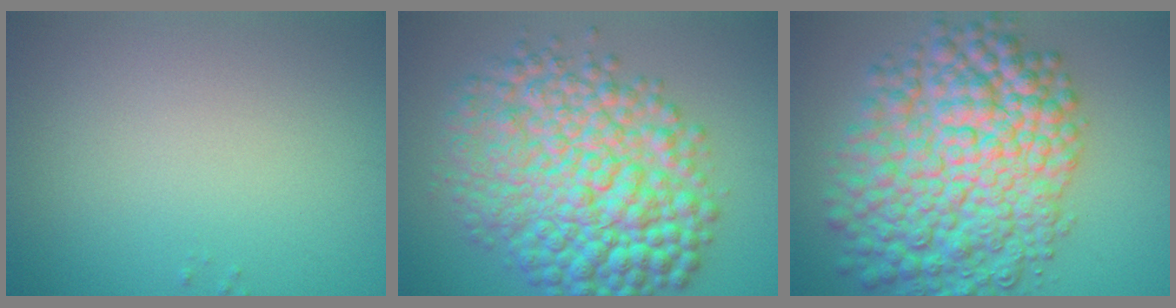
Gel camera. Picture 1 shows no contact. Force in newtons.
{"total": 11.0, "press": 11.0, "slide": 0.1}
{"total": 12.2, "press": 12.2, "slide": 0.3}